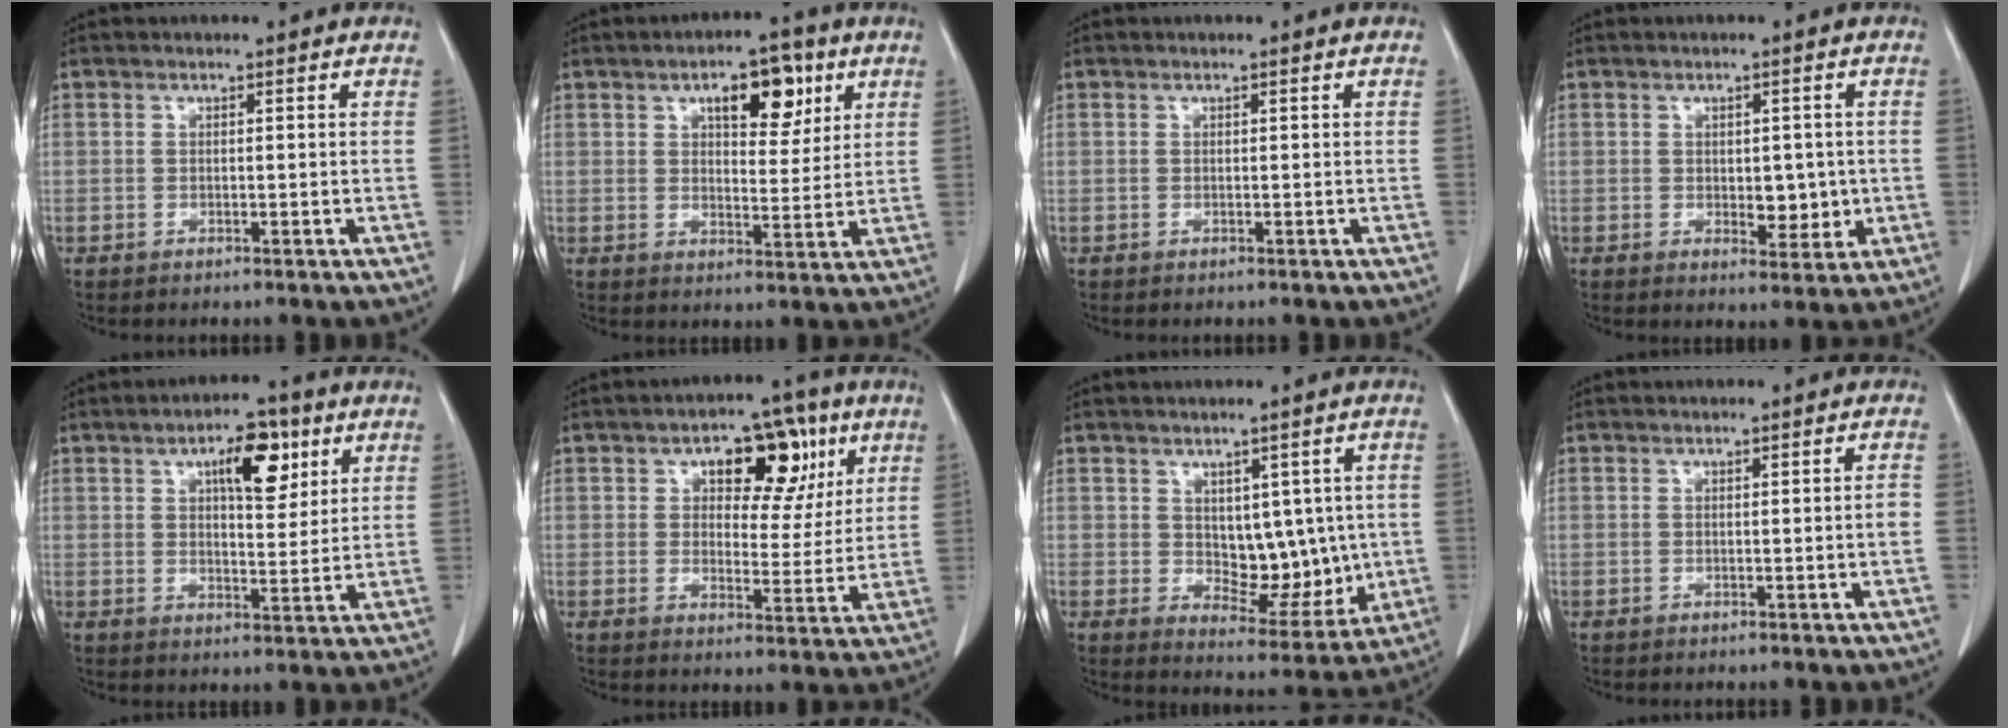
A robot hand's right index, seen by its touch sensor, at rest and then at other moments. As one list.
[{"total": 8.4, "force": [4.1, 3.5, 6.4], "torque": [-0.089, 0.008, 0.062]}, {"total": 0.0}, {"total": 4.4, "force": [-0.2, 2.5, 3.7], "torque": [-0.039, -0.003, 0.008]}, {"total": 8.4, "force": [4.0, 3.1, 6.7], "torque": [-0.103, 0.008, 0.061]}, {"total": 10.8, "force": [4.8, 5.8, 7.8], "torque": [-0.092, 0.023, 0.069]}, {"total": 8.6, "force": [0.8, 5.1, 6.9], "torque": [-0.078, 0.001, 0.034]}, {"total": 1.1, "force": [-0.2, -0.1, 1.1], "torque": [-0.016, -0.001, 0.001]}]